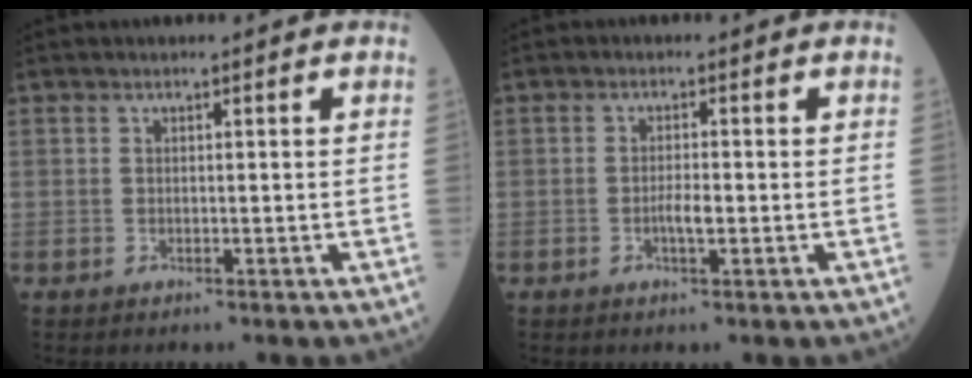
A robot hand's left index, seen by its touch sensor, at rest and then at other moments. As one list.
[{"total": 2.0, "force": [-0.5, 0.5, 1.9], "torque": [-0.038, 0.001, -0.009]}]